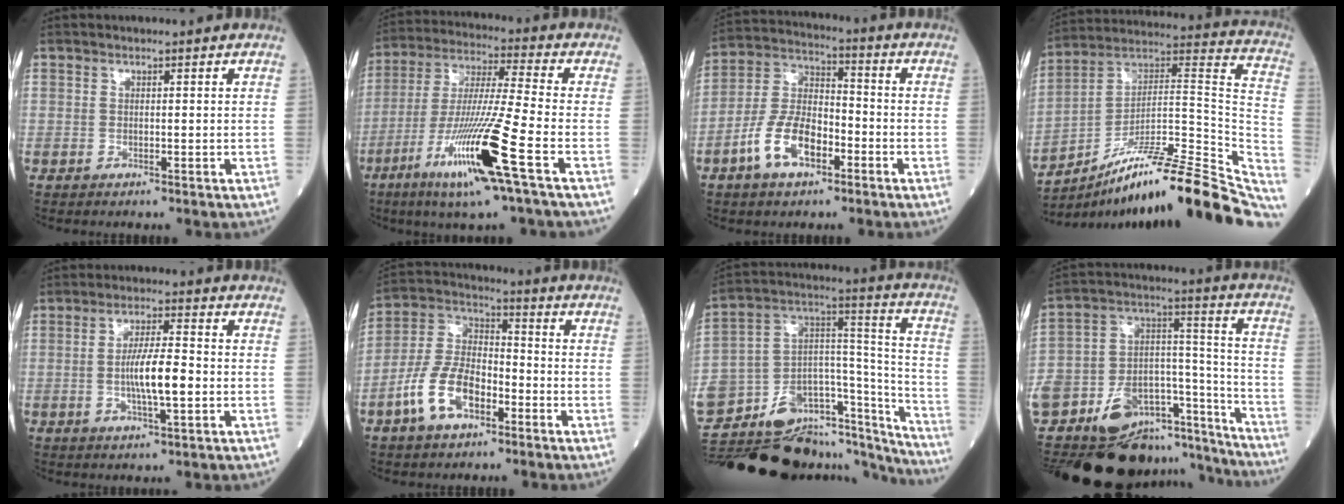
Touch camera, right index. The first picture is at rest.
{"total": 16.2, "force": [-7.2, -0.8, 14.5], "torque": [-0.299, -0.027, -0.135]}
{"total": 10.4, "force": [-4.8, 4.9, 7.8], "torque": [-0.169, 0.014, -0.092]}
{"total": 29.2, "force": [-23.4, 2.5, 17.3], "torque": [-0.171, 0.015, -0.354]}
{"total": 7.1, "force": [-1.1, 0.9, 6.9], "torque": [-0.130, 0.001, -0.022]}
{"total": 11.0, "force": [-5.1, 5.4, 8.1], "torque": [-0.182, 0.014, -0.098]}
{"total": 35.2, "force": [-31.2, 7.7, 14.5], "torque": [-0.194, 0.017, -0.448]}
{"total": 30.1, "force": [-24.6, 11.2, 13.4], "torque": [-0.273, 0.027, -0.366]}